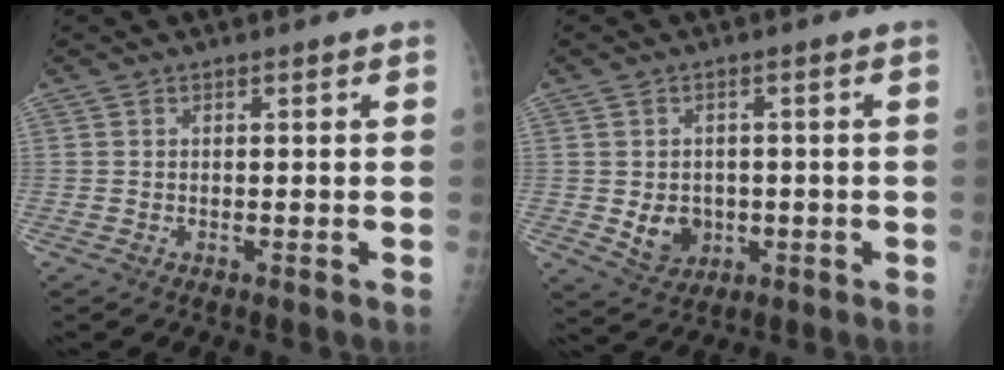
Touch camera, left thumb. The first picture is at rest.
{"total": 6.0, "force": [-0.9, 5.0, 3.1], "torque": [-0.025, 0.001, -0.001]}